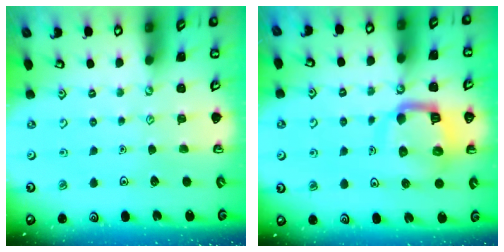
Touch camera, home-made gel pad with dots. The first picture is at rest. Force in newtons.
{"total": 11.1, "press": 11.0, "slide": 1.3}